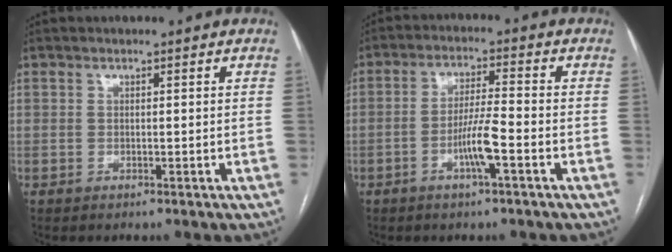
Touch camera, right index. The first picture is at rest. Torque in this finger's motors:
{"motor_torque": [0.99, -0.22, 0.55, 0.12]}